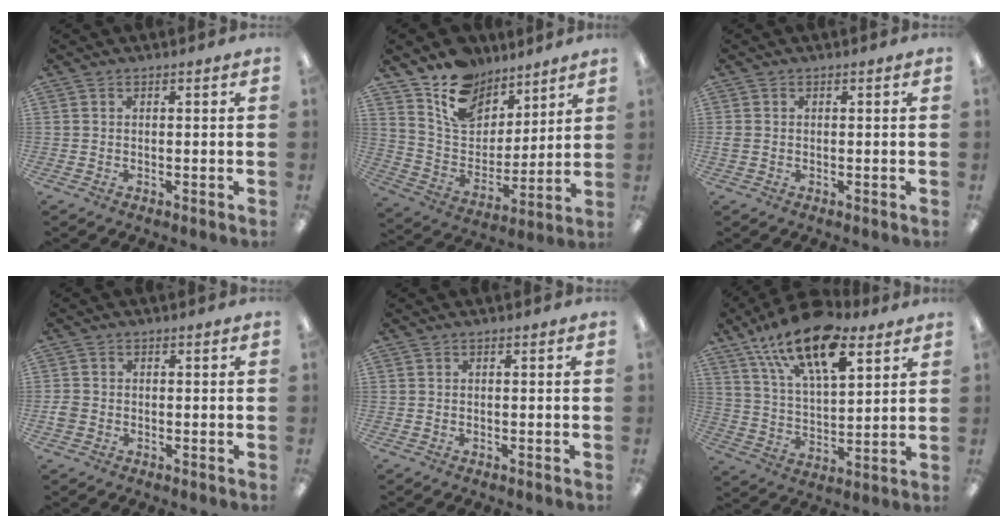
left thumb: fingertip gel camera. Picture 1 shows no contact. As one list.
[{"total": 15.4, "force": [11.3, 9.2, 4.8], "torque": [-0.100, -0.073, 0.217]}, {"total": 1.1, "force": [-0.1, 0.9, 0.7], "torque": [-0.012, 0.003, -0.001]}, {"total": 2.3, "force": [-0.6, 2.0, 1.0], "torque": [-0.015, 0.004, -0.011]}, {"total": 0.0}, {"total": 19.1, "force": [11.9, 8.4, 12.3], "torque": [-0.221, -0.058, 0.206]}]